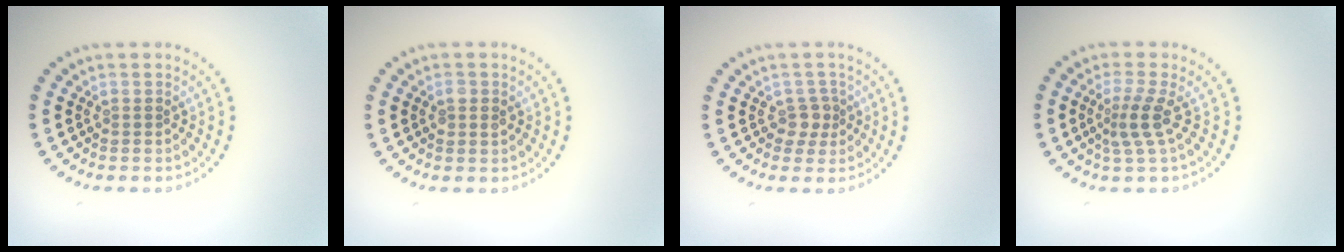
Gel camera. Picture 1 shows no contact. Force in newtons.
{"total": 1.1, "press": 1.1, "slide": 0.2}
{"total": 1.7, "press": 1.3, "slide": 1.0}
{"total": 2.4, "press": 1.7, "slide": 1.7}